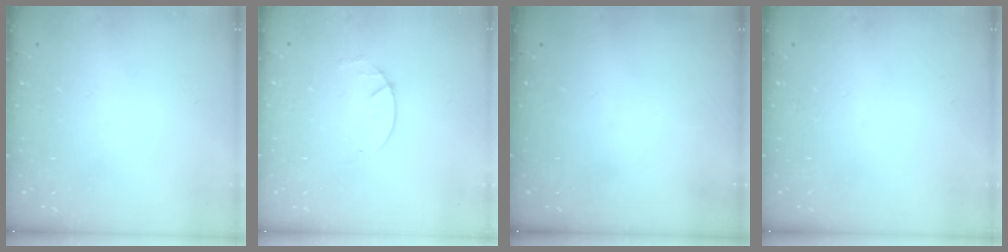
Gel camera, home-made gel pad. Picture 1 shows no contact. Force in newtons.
{"total": 2.9, "press": 2.9, "slide": 0.4}
{"total": 0.0}
{"total": 0.0}